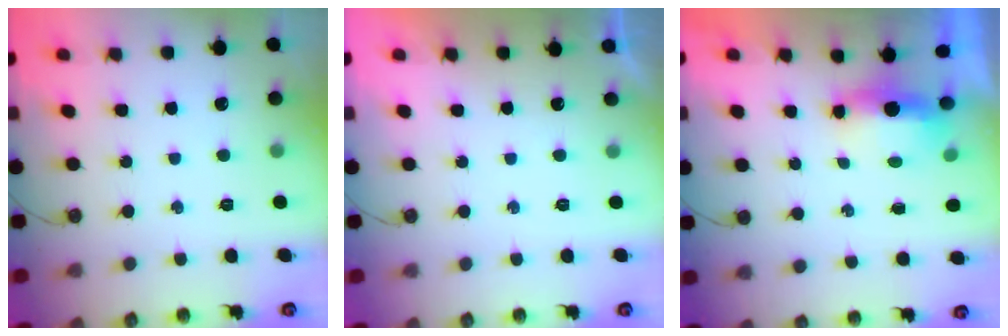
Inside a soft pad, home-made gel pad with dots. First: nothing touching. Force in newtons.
{"total": 0.0}
{"total": 5.0, "press": 4.9, "slide": 1.2}